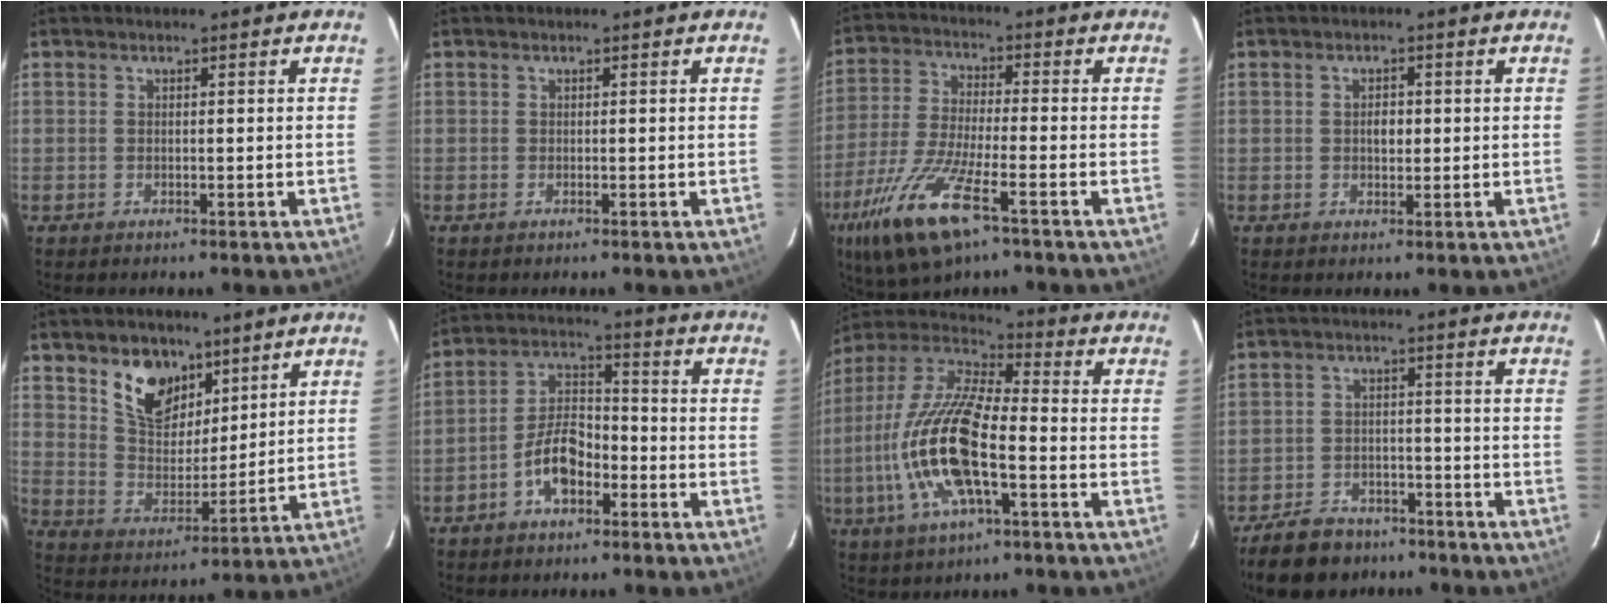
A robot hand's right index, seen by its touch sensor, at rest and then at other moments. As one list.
[{"total": 0.0}, {"total": 15.7, "force": [-8.6, 4.3, 12.4], "torque": [-0.267, -0.037, -0.168]}, {"total": 2.2, "force": [0.0, 1.6, 1.6], "torque": [-0.024, 0.006, 0.000]}, {"total": 11.4, "force": [7.1, 7.0, 5.6], "torque": [-0.103, 0.007, 0.137]}, {"total": 8.5, "force": [-4.3, 4.3, 5.9], "torque": [-0.118, 0.023, -0.075]}, {"total": 18.5, "force": [-5.0, 5.8, 16.8], "torque": [-0.347, -0.008, -0.105]}, {"total": 11.9, "force": [-9.2, 6.5, 4.0], "torque": [-0.111, 0.010, -0.136]}]